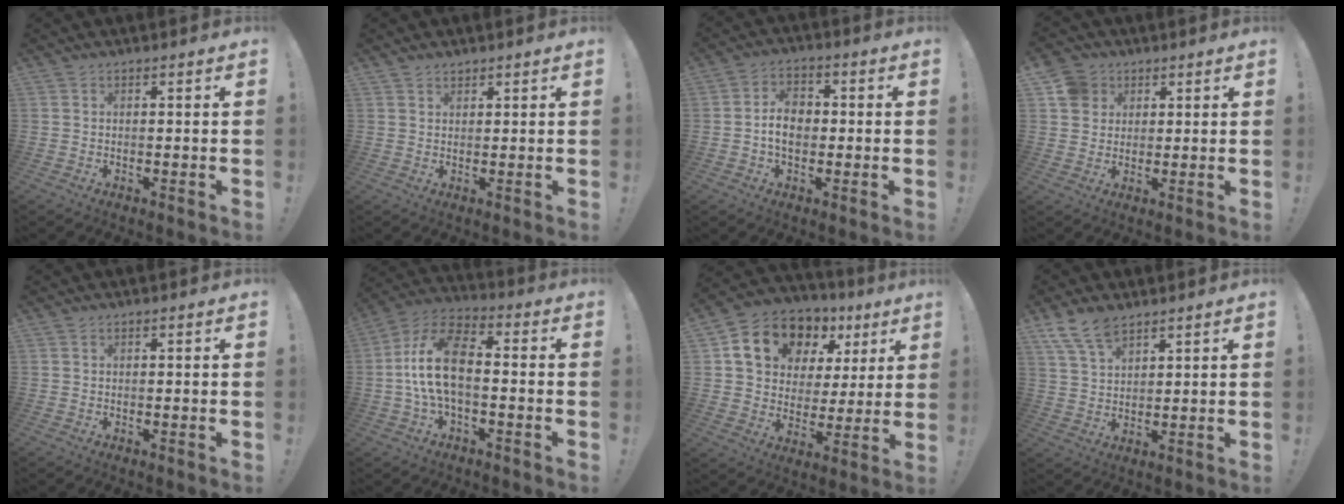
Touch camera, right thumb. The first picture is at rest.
{"total": 1.6, "force": [1.3, 0.8, 0.2], "torque": [-0.003, -0.004, 0.026]}
{"total": 8.1, "force": [-0.8, 5.6, 5.8], "torque": [-0.097, 0.010, -0.015]}
{"total": 6.9, "force": [2.9, 6.0, 1.7], "torque": [-0.025, -0.008, 0.058]}
{"total": 0.0}
{"total": 14.7, "force": [-1.1, 7.5, 12.6], "torque": [-0.245, 0.018, -0.016]}
{"total": 15.8, "force": [8.7, 10.8, 7.6], "torque": [-0.127, -0.041, 0.167]}
{"total": 8.0, "force": [6.0, 3.4, 4.0], "torque": [-0.082, -0.024, 0.116]}